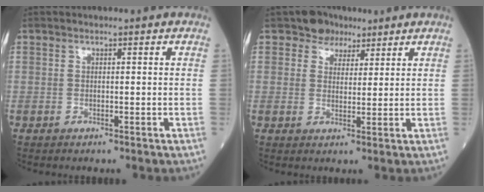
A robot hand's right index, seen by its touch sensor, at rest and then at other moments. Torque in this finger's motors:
{"motor_torque": [0.39, 0.25, -0.01, 0.00]}